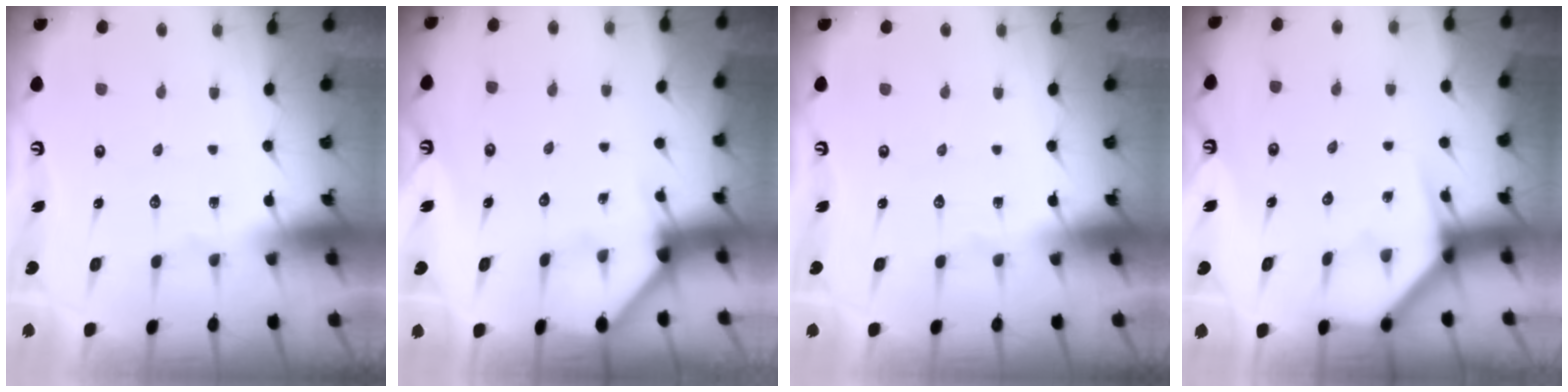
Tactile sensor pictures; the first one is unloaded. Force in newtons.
{"total": 1.8, "press": 1.8, "slide": 0.1}
{"total": 0.0}
{"total": 3.9, "press": 3.9, "slide": 0.2}